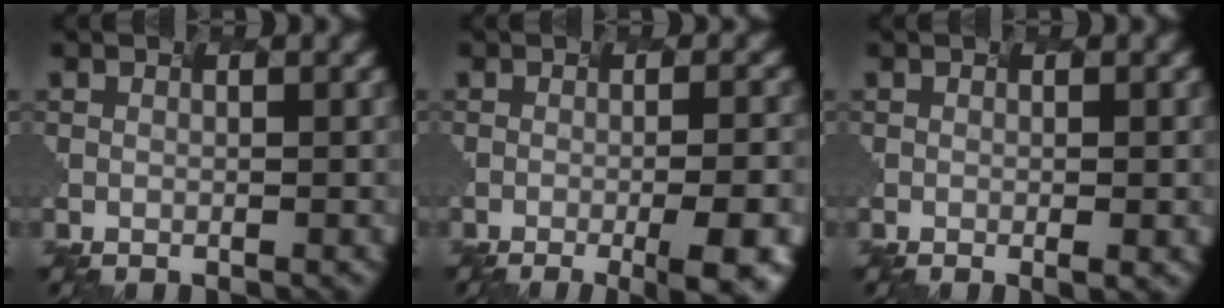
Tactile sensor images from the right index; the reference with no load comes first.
{"total": 7.1, "force": [-2.2, 2.1, 6.4], "torque": [-0.052, 0.000, -0.016]}
{"total": 1.6, "force": [-0.4, 0.3, 1.5], "torque": [-0.010, 0.000, 0.000]}